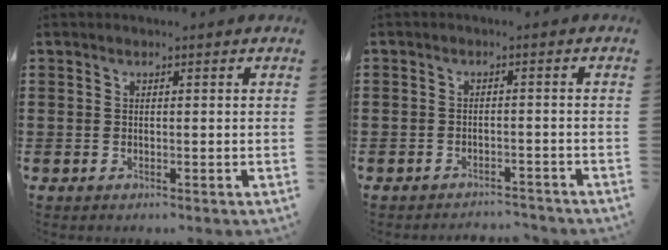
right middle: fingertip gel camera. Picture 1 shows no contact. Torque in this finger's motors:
{"motor_torque": [-0.01, -0.29, -0.12, -0.05]}